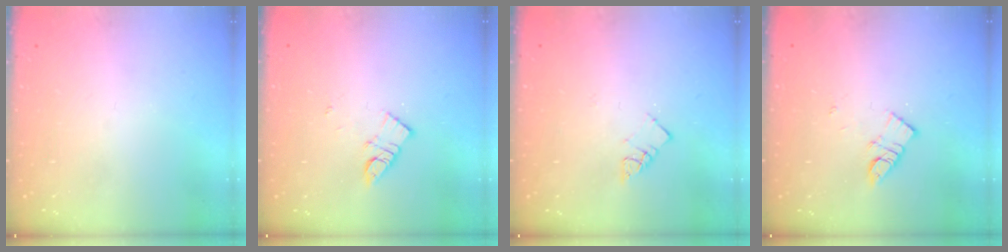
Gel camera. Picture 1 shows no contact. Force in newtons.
{"total": 8.1, "press": 8.1, "slide": 0.4}
{"total": 4.5, "press": 4.5, "slide": 0.4}
{"total": 8.1, "press": 8.1, "slide": 0.4}